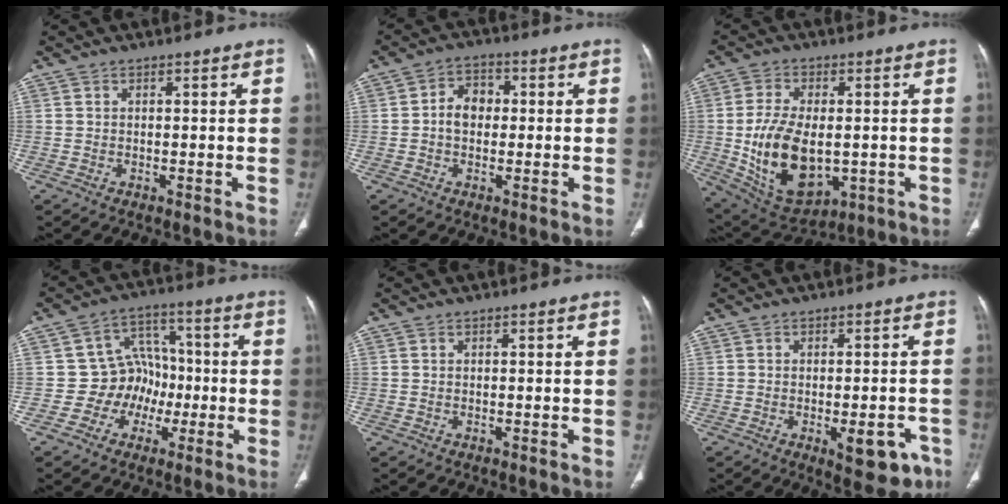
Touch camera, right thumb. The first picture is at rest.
{"total": 5.6, "force": [0.0, 4.3, 3.5], "torque": [-0.040, 0.018, -0.009]}
{"total": 16.6, "force": [-1.7, 9.6, 13.4], "torque": [-0.232, -0.007, -0.004]}
{"total": 8.8, "force": [-2.0, 8.1, 2.7], "torque": [0.018, 0.037, -0.038]}
{"total": 0.0}
{"total": 8.3, "force": [-3.7, 3.6, 6.5], "torque": [-0.057, 0.010, -0.036]}